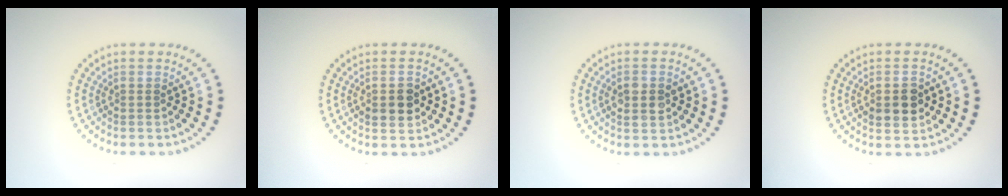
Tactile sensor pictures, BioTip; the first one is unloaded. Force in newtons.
{"total": 2.7, "press": 2.7, "slide": 0.2}
{"total": 1.9, "press": 1.9, "slide": 0.2}
{"total": 3.0, "press": 3.0, "slide": 0.2}